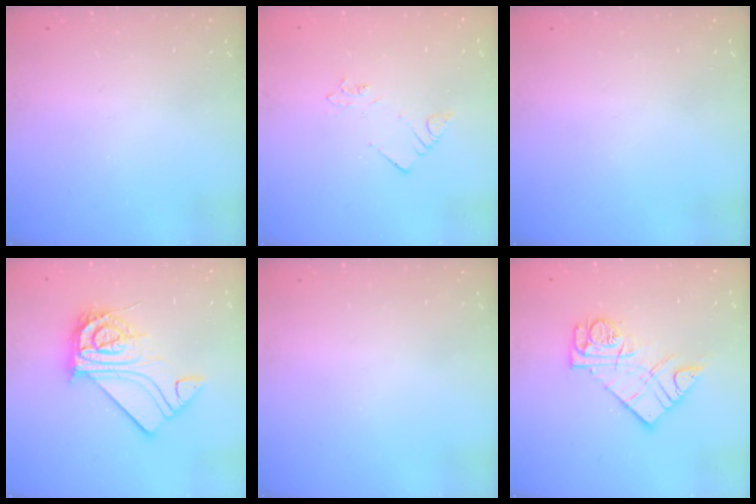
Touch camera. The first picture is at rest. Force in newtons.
{"total": 2.1, "press": 2.1, "slide": 0.4}
{"total": 0.0}
{"total": 15.9, "press": 15.8, "slide": 0.7}
{"total": 0.0}
{"total": 12.0, "press": 11.9, "slide": 1.1}